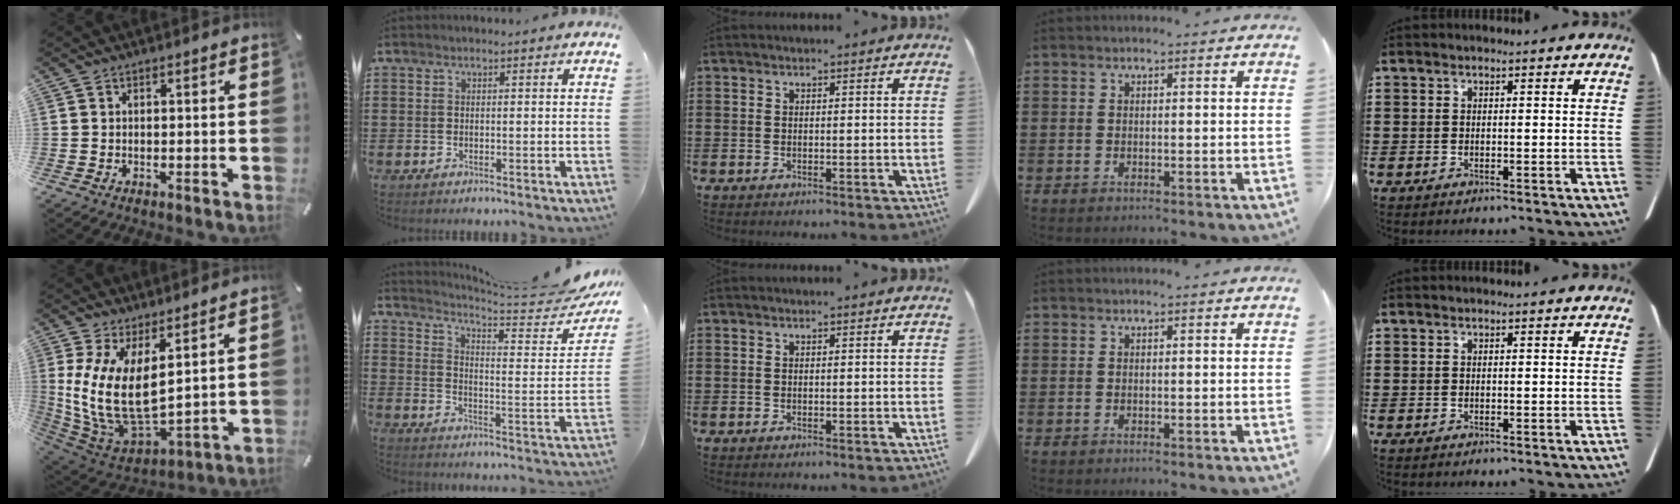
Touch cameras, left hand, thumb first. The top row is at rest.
{"thumb": {"total": 15.4, "force": [4.0, 8.0, 12.5], "torque": [-0.285, -0.048, 0.080]}, "index": {"total": 4.2, "force": [3.7, 0.0, 2.0], "torque": [-0.053, -0.040, 0.055]}}